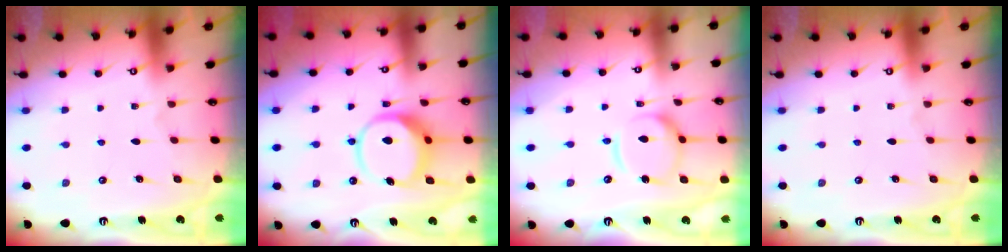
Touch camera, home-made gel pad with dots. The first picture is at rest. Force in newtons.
{"total": 11.6, "press": 11.5, "slide": 1.5}
{"total": 12.8, "press": 12.8, "slide": 1.3}
{"total": 0.0}